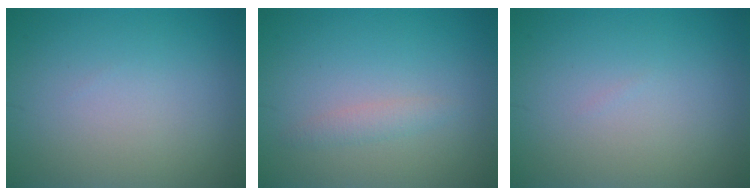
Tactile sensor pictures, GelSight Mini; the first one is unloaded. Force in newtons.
{"total": 1.2, "press": 1.2, "slide": 0.0}
{"total": 0.0}